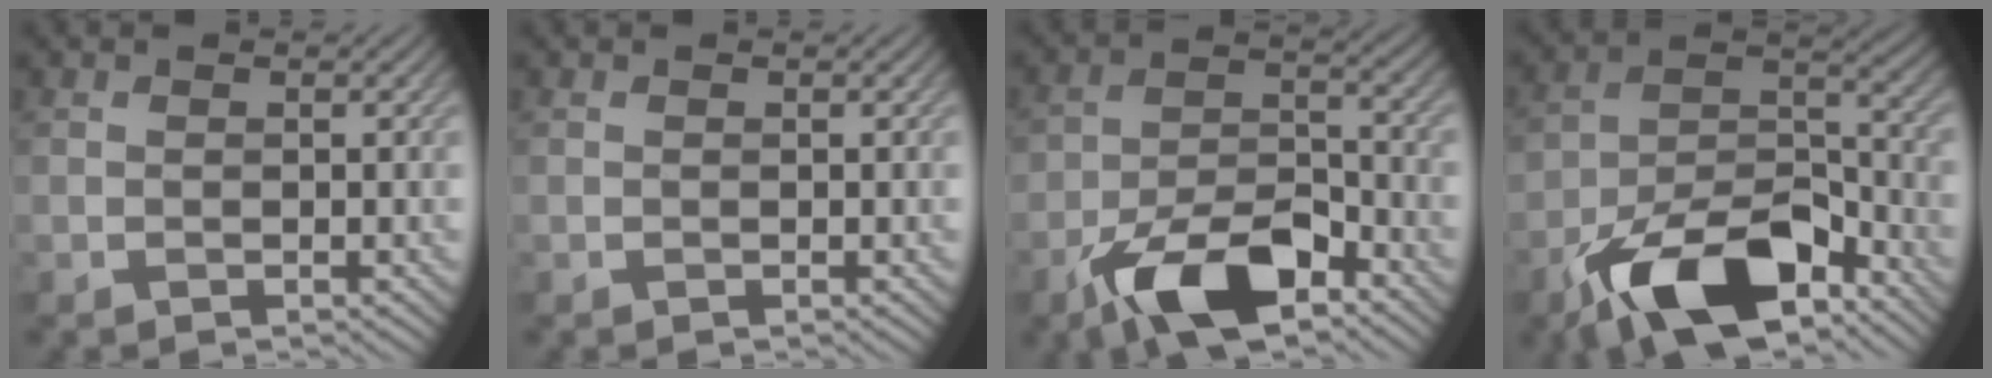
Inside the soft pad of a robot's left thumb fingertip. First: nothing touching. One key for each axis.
{"total": 0.0}
{"total": 11.4, "fx": -7.3, "fy": 4.7, "fz": 7.4, "tx": -0.131, "ty": 0.003, "tz": -0.146}
{"total": 15.0, "fx": -9.8, "fy": 6.4, "fz": 9.3, "tx": -0.173, "ty": -0.007, "tz": -0.192}